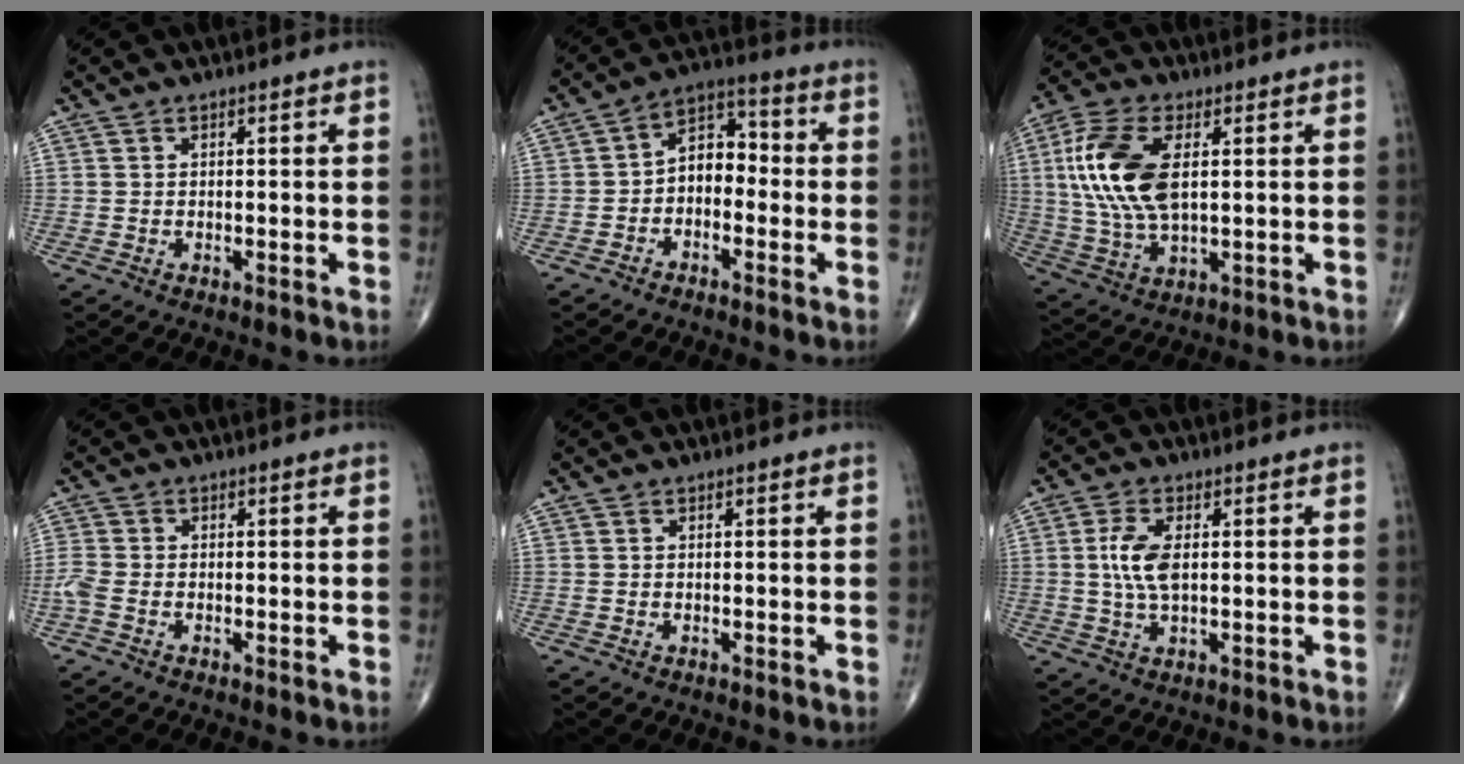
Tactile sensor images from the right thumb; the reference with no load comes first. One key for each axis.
{"total": 7.3, "fx": -1.7, "fy": 4.9, "fz": 5.1, "tx": -0.054, "ty": 0.038, "tz": -0.046}
{"total": 15.2, "fx": 2.8, "fy": 7.6, "fz": 12.9, "tx": -0.279, "ty": -0.001, "tz": 0.056}
{"total": 2.8, "fx": -1.2, "fy": 1.5, "fz": 2.0, "tx": -0.063, "ty": 0.002, "tz": -0.030}
{"total": 0.0}
{"total": 6.4, "fx": 0.6, "fy": 3.0, "fz": 5.7, "tx": -0.126, "ty": -0.001, "tz": 0.011}